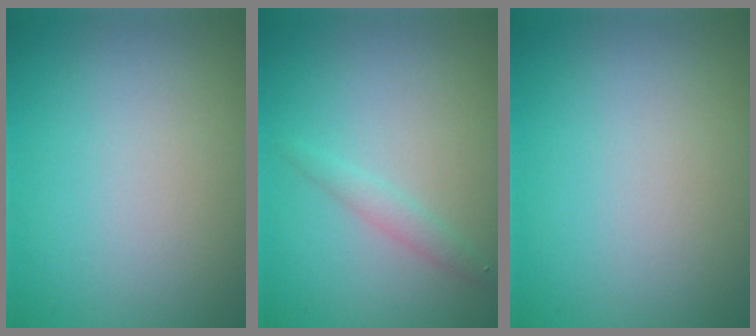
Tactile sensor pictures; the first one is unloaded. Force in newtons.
{"total": 1.3, "press": 1.3, "slide": 0.0}
{"total": 0.0}